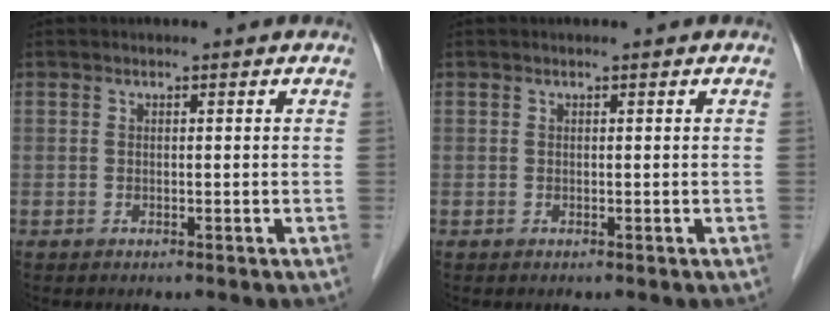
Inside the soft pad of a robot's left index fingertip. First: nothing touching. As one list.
[{"total": 0.0}]